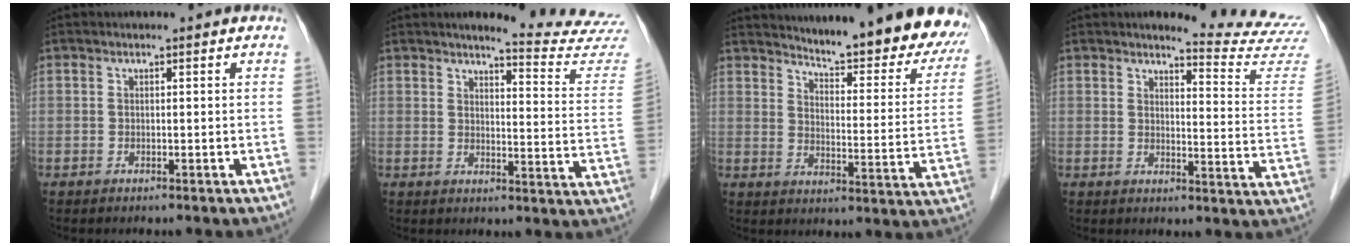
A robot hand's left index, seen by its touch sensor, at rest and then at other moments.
{"total": 14.2, "force": [13.9, -1.0, 2.8], "torque": [-0.028, -0.109, 0.142]}
{"total": 22.5, "force": [20.6, 3.1, 8.6], "torque": [-0.112, -0.083, 0.245]}
{"total": 12.9, "force": [12.7, -1.4, 1.5], "torque": [-0.013, -0.118, 0.128]}